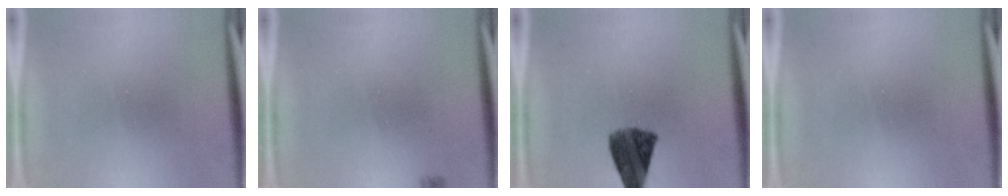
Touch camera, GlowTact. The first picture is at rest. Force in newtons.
{"total": 1.1}
{"total": 7.6}
{"total": 0.0}